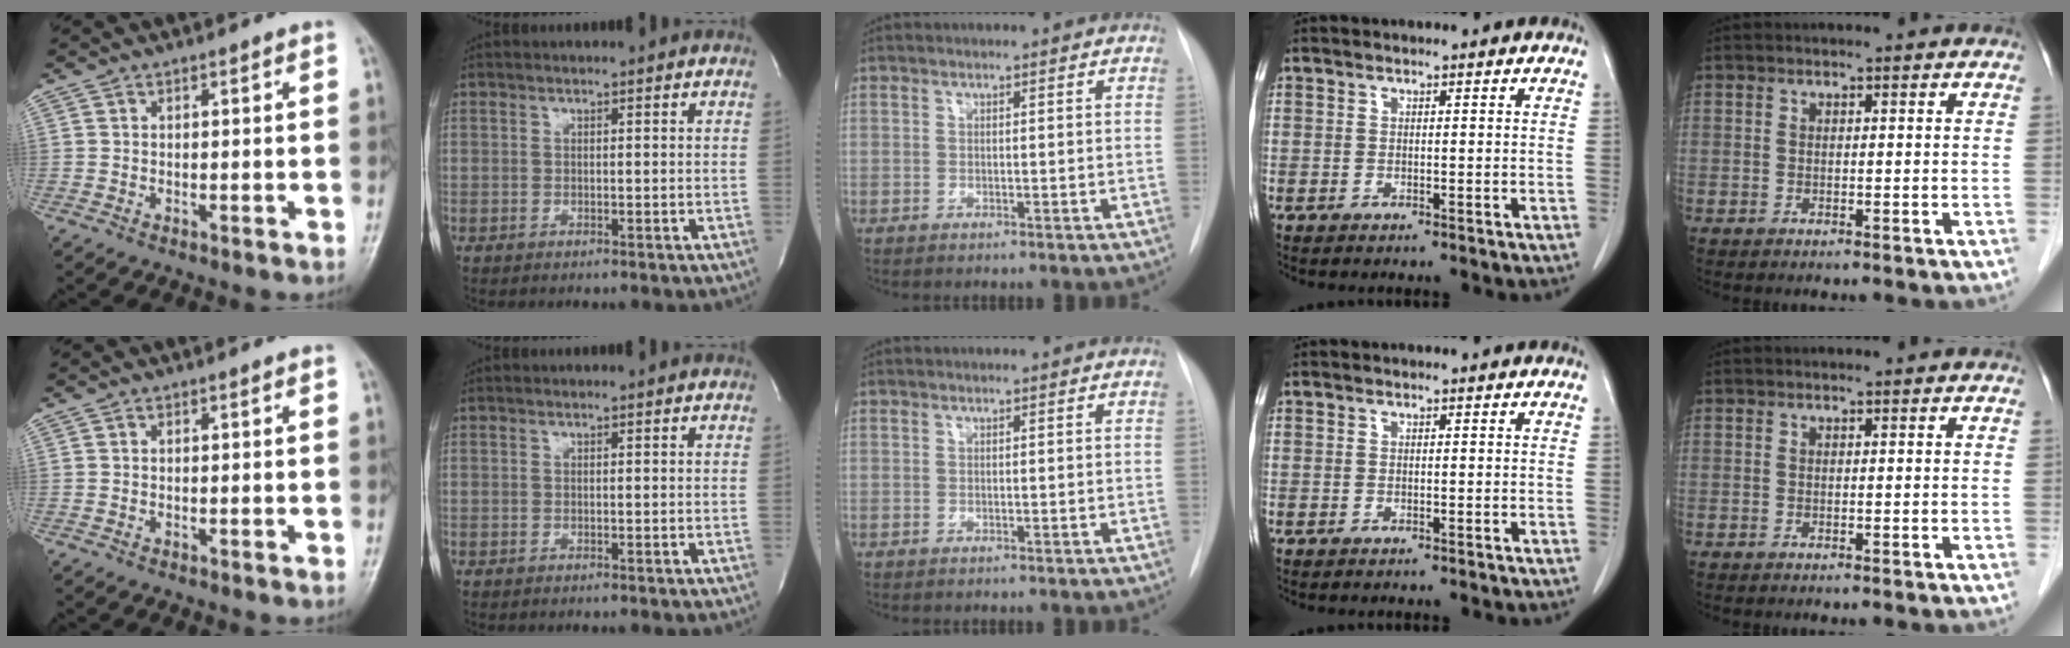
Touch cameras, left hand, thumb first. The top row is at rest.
{}